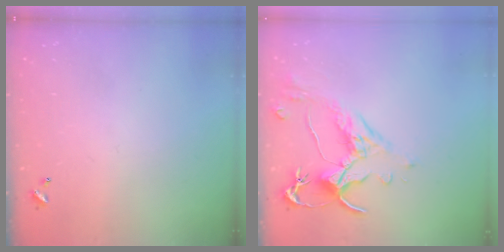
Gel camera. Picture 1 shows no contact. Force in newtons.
{"total": 2.6, "press": 2.2, "slide": 1.3}